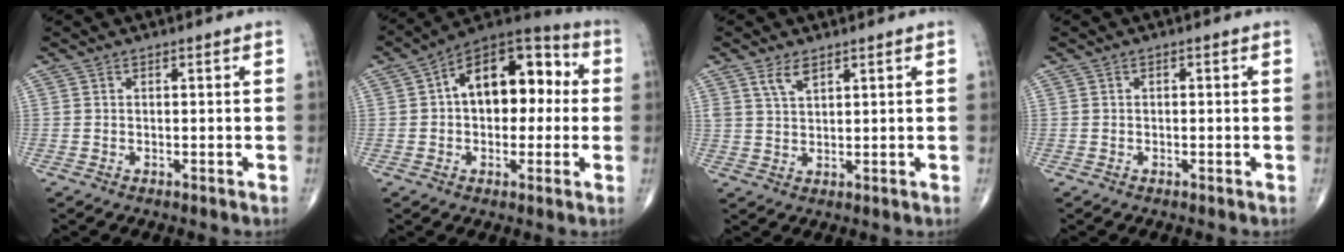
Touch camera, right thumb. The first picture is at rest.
{"total": 16.7, "force": [2.0, 10.1, 13.2], "torque": [-0.156, 0.045, 0.020]}
{"total": 3.5, "force": [2.3, 1.5, 2.2], "torque": [-0.039, -0.009, 0.049]}
{"total": 0.5, "force": [0.1, 0.3, 0.5], "torque": [-0.006, 0.001, 0.000]}